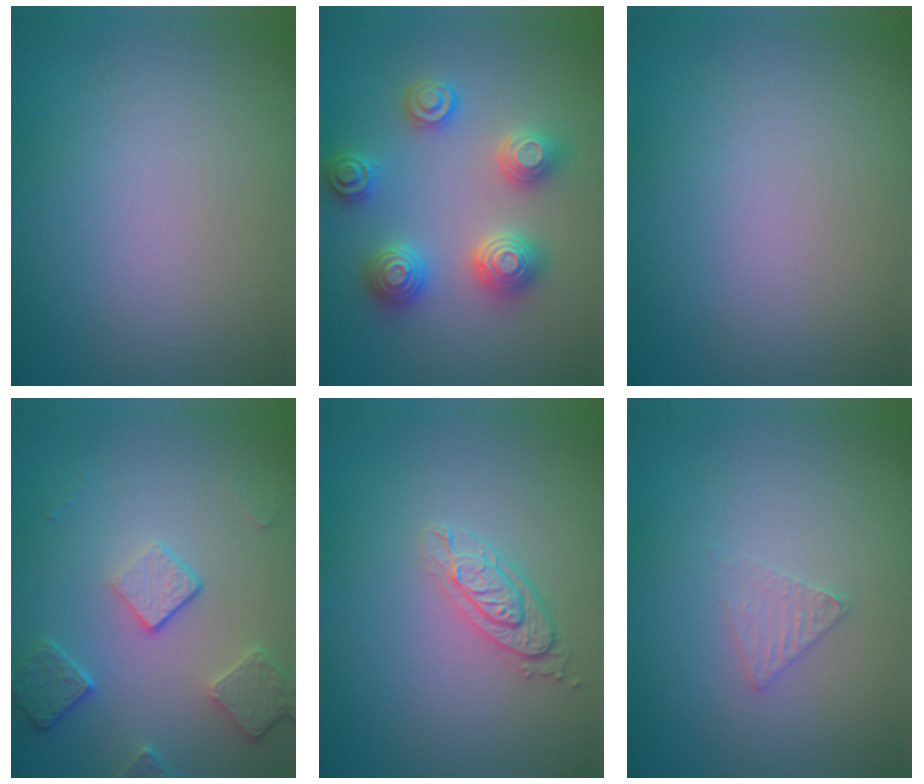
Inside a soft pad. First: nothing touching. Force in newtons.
{"total": 4.4, "press": 4.4, "slide": 0.7}
{"total": 0.0}
{"total": 4.1, "press": 3.2, "slide": 2.7}
{"total": 2.8, "press": 2.2, "slide": 1.7}
{"total": 1.4, "press": 1.3, "slide": 0.2}